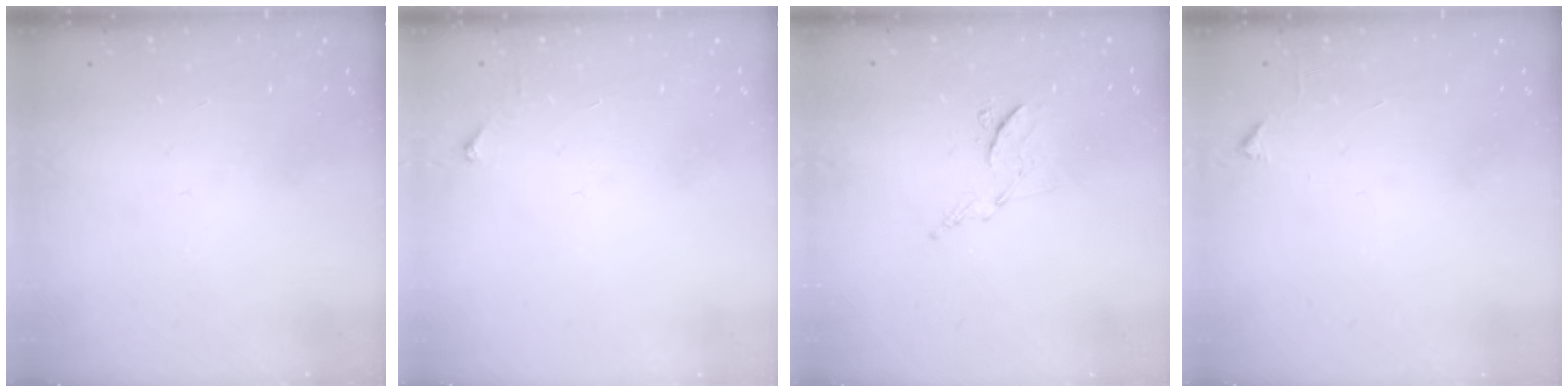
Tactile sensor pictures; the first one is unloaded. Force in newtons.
{"total": 3.5, "press": 3.4, "slide": 0.4}
{"total": 6.8, "press": 6.7, "slide": 0.8}
{"total": 2.1, "press": 2.1, "slide": 0.3}